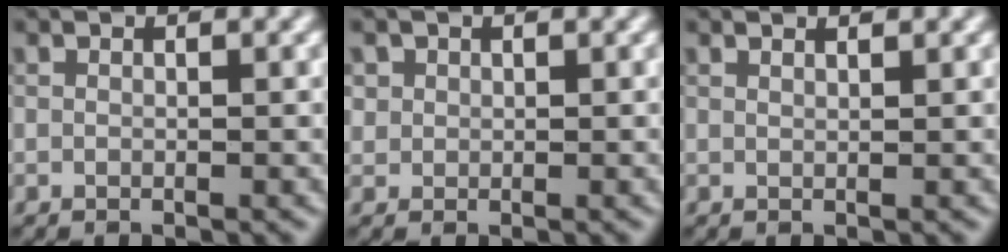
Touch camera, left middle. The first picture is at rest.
{"total": 1.3, "force": [0.5, 1.2, 0.2], "torque": [-0.001, -0.003, 0.023]}
{"total": 0.8, "force": [0.8, -0.1, 0.3], "torque": [-0.006, 0.000, 0.009]}